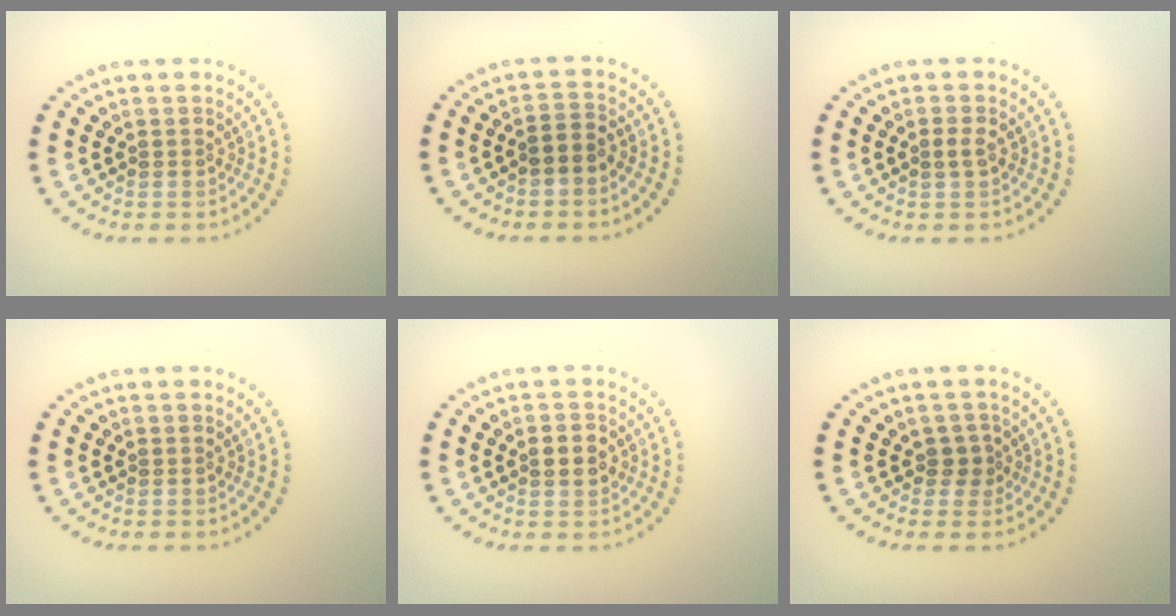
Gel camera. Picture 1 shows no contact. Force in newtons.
{"total": 1.8, "press": 1.5, "slide": 1.0}
{"total": 1.1, "press": 1.0, "slide": 0.3}
{"total": 0.0}
{"total": 2.5, "press": 2.5, "slide": 0.0}
{"total": 1.5, "press": 1.2, "slide": 0.9}